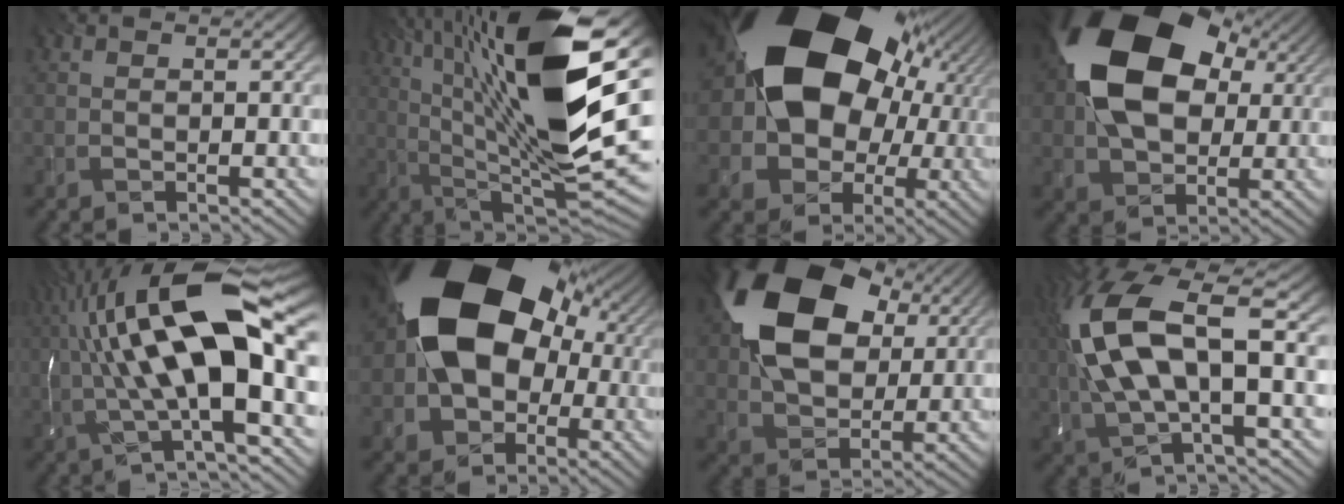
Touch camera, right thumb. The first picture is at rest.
{"total": 19.8, "force": [5.6, 6.6, 17.8], "torque": [-0.305, 0.036, 0.091]}
{"total": 21.2, "force": [4.1, 15.6, 13.8], "torque": [-0.231, 0.000, 0.078]}
{"total": 17.6, "force": [4.4, 12.3, 11.7], "torque": [-0.226, 0.011, 0.089]}
{"total": 17.9, "force": [1.7, 5.9, 16.8], "torque": [-0.314, 0.031, 0.016]}
{"total": 18.8, "force": [2.2, 14.1, 12.2], "torque": [-0.179, -0.011, 0.042]}
{"total": 17.4, "force": [6.1, 11.7, 11.3], "torque": [-0.229, 0.017, 0.112]}
{"total": 14.0, "force": [1.5, 5.3, 12.8], "torque": [-0.309, 0.014, 0.028]}